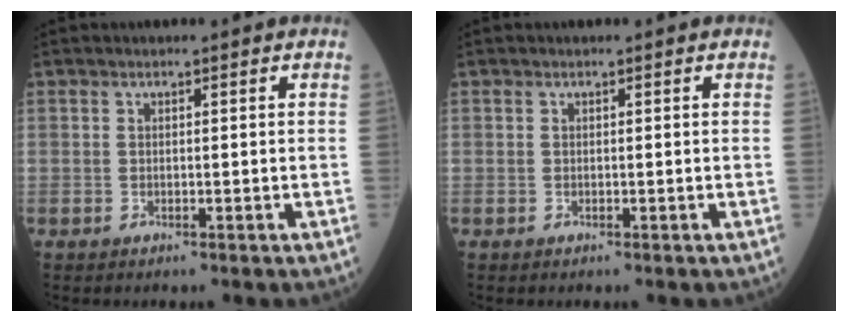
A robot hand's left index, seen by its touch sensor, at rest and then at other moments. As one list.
[{"total": 0.0}]